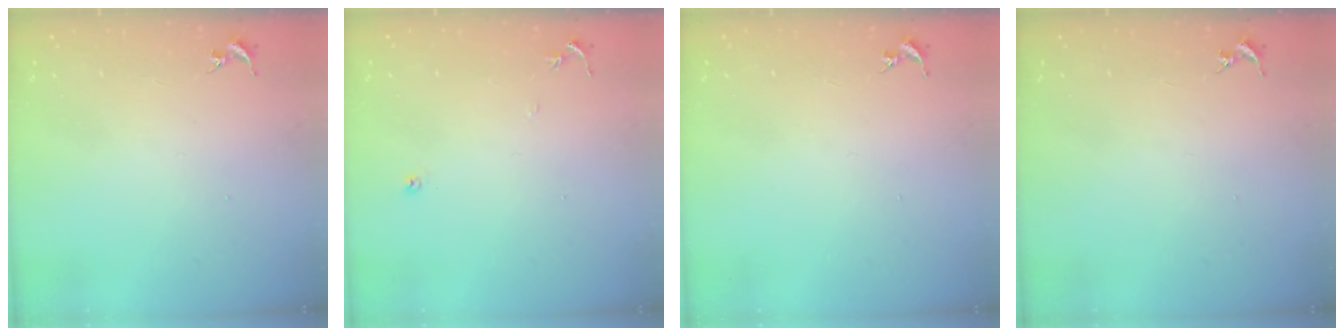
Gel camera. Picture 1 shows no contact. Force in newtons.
{"total": 4.6, "press": 4.6, "slide": 0.5}
{"total": 0.0}
{"total": 0.0}